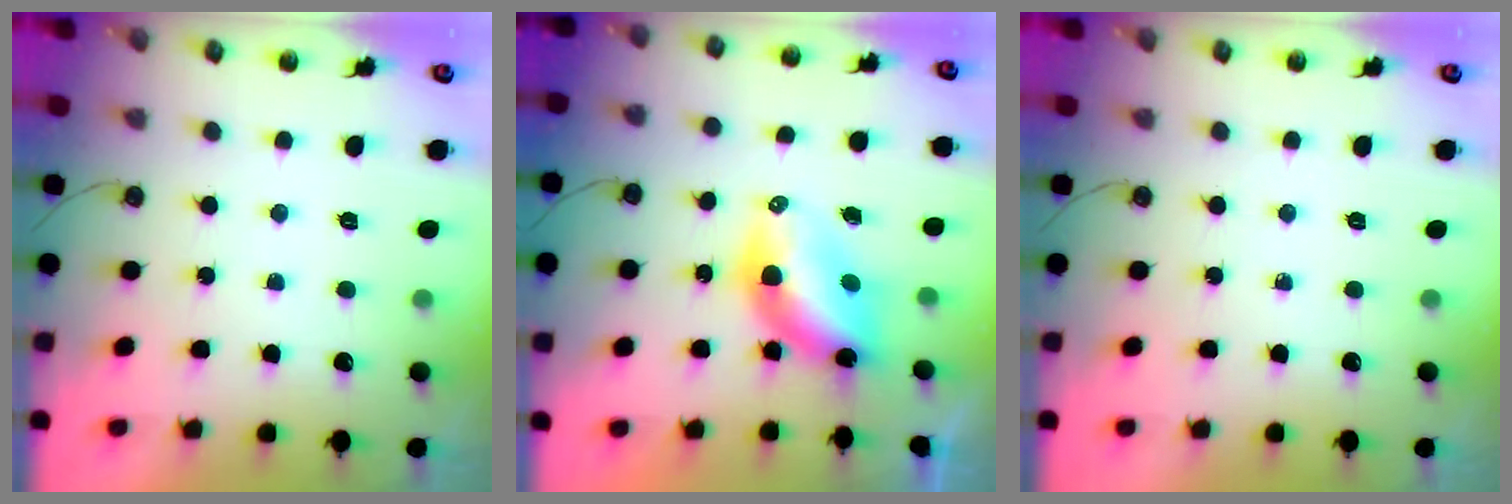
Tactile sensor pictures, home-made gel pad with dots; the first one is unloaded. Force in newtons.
{"total": 7.9, "press": 7.8, "slide": 0.7}
{"total": 0.0}